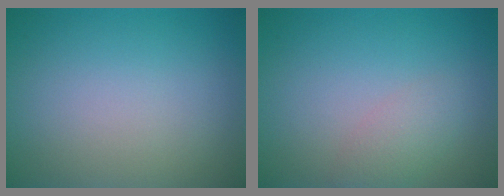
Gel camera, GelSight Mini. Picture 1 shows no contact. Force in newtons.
{"total": 2.0, "press": 2.0, "slide": 0.1}